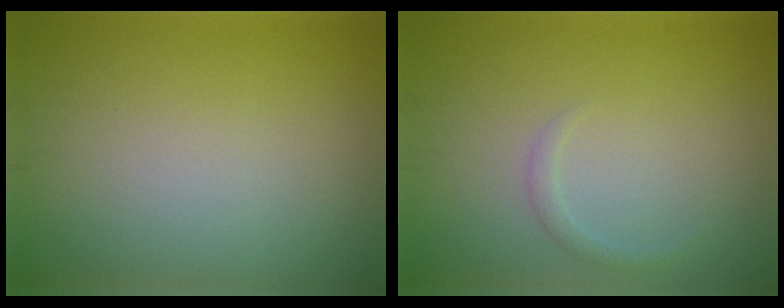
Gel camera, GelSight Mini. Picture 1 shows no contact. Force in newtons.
{"total": 0.9, "press": 0.9, "slide": 0.0}